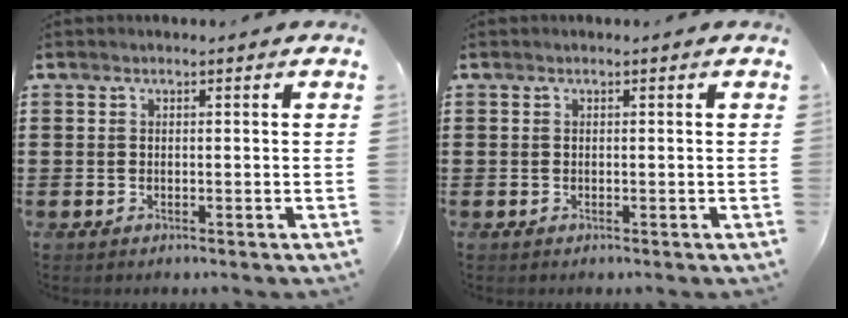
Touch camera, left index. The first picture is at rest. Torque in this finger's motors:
{"motor_torque": [0.00, 0.00, 0.00, 0.00]}